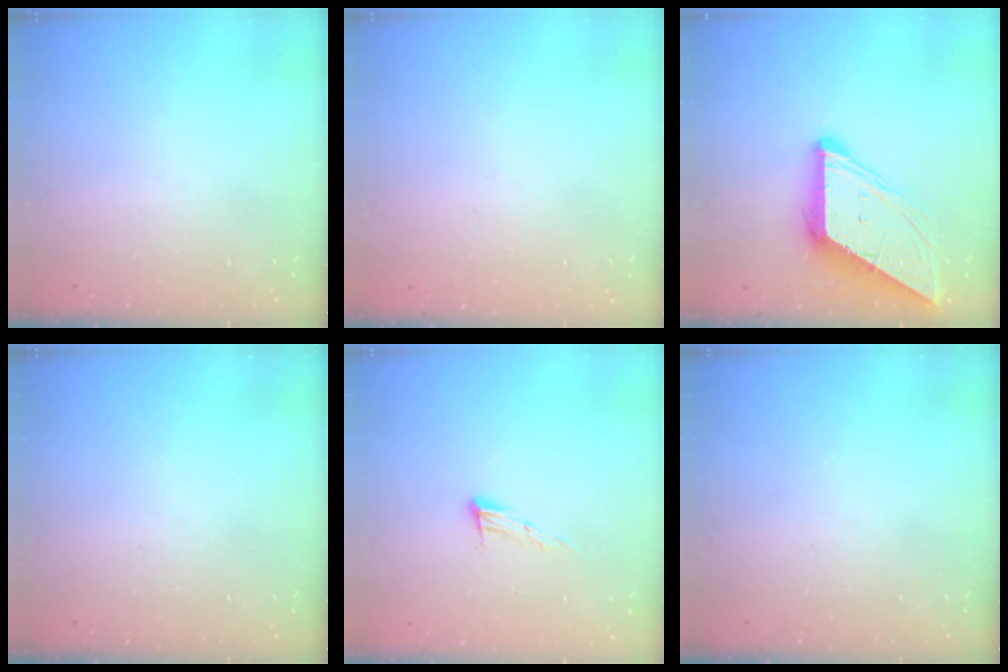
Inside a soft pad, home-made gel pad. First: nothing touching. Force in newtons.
{"total": 2.7, "press": 2.7, "slide": 0.3}
{"total": 10.3, "press": 10.3, "slide": 0.9}
{"total": 0.0}
{"total": 8.5, "press": 8.4, "slide": 1.5}
{"total": 0.0}